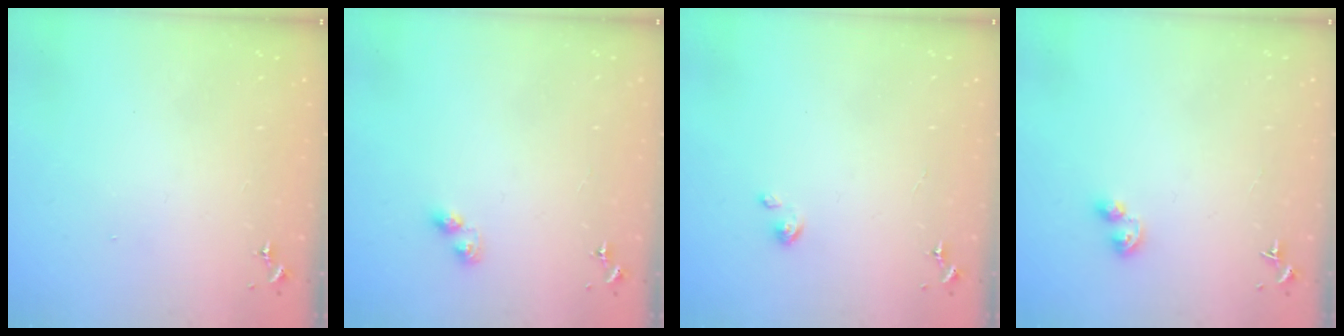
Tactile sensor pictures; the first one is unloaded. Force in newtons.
{"total": 2.6, "press": 2.5, "slide": 0.4}
{"total": 2.7, "press": 2.7, "slide": 0.2}
{"total": 5.4, "press": 5.2, "slide": 1.3}